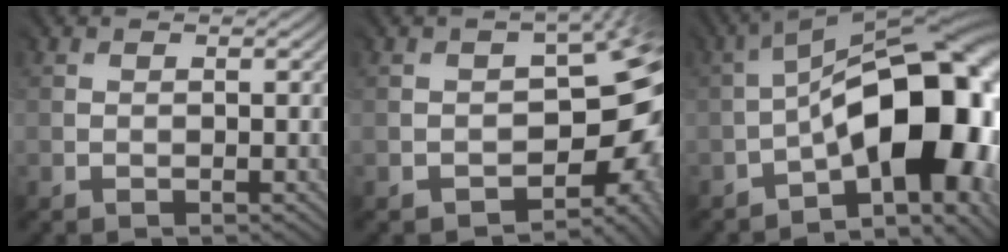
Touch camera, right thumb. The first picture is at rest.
{"total": 12.3, "force": [-4.7, 8.1, 8.0], "torque": [-0.043, -0.003, -0.042]}
{"total": 17.2, "force": [-5.2, 8.1, 14.3], "torque": [-0.191, 0.010, -0.084]}